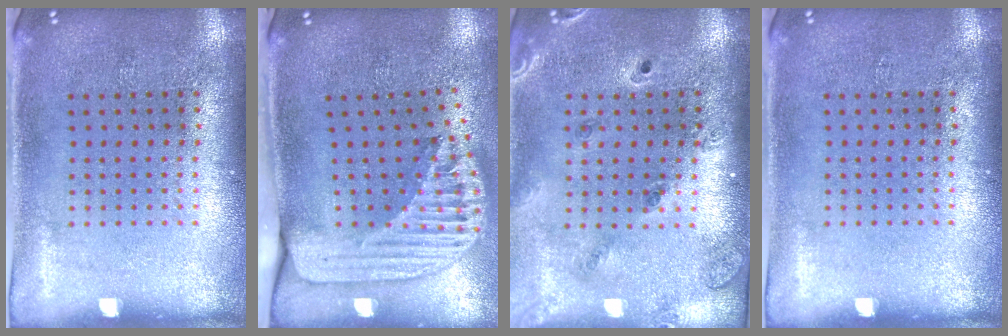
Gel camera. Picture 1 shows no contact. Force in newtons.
{"total": 2.6, "press": 1.8, "slide": 1.9}
{"total": 1.4, "press": 1.4, "slide": 0.3}
{"total": 0.0}